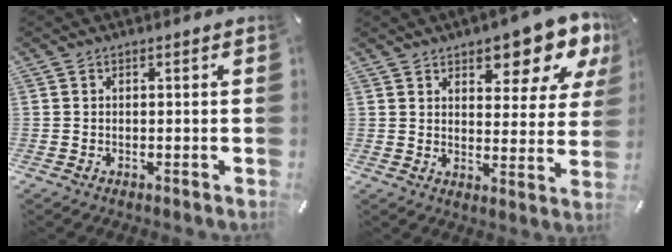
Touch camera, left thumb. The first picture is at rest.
{"total": 10.2, "force": [7.7, 4.4, 5.1], "torque": [-0.053, -0.064, 0.128]}